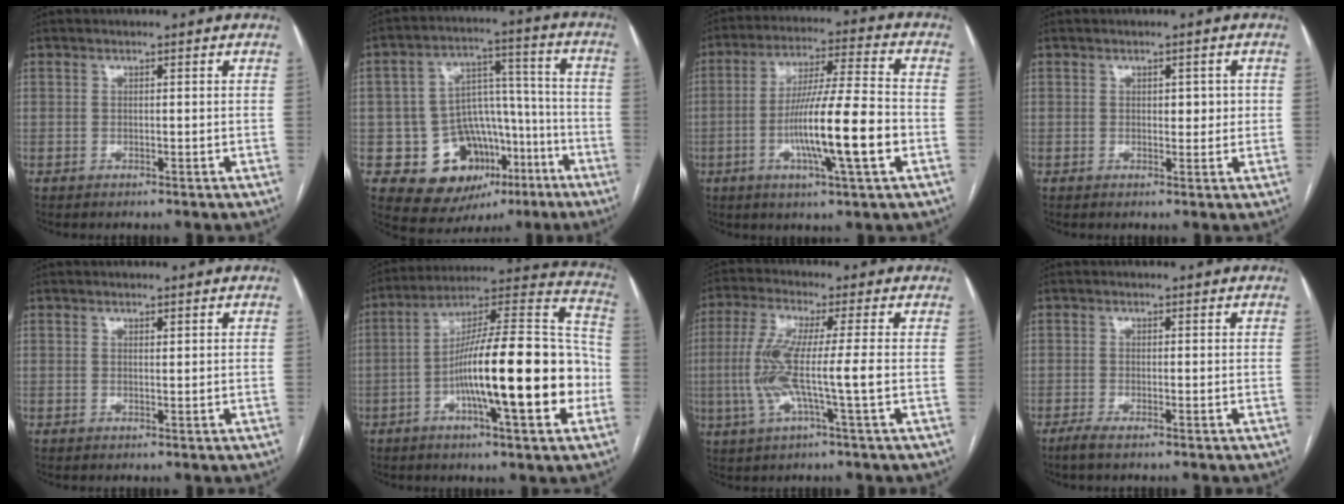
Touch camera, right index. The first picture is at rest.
{"total": 15.3, "force": [-6.8, 11.7, 7.2], "torque": [-0.091, 0.061, -0.085]}
{"total": 14.5, "force": [-3.8, 0.4, 14.0], "torque": [-0.249, -0.005, -0.068]}
{"total": 2.7, "force": [0.4, 1.6, 2.2], "torque": [-0.027, 0.006, 0.007]}
{"total": 0.6, "force": [0.4, 0.1, 0.4], "torque": [-0.008, -0.004, 0.006]}
{"total": 22.7, "force": [-5.2, 3.3, 21.8], "torque": [-0.319, 0.020, -0.082]}
{"total": 9.5, "force": [-1.2, -0.2, 9.4], "torque": [-0.198, 0.000, -0.028]}
{"total": 1.6, "force": [-1.2, 0.1, 1.1], "torque": [-0.029, -0.005, -0.027]}